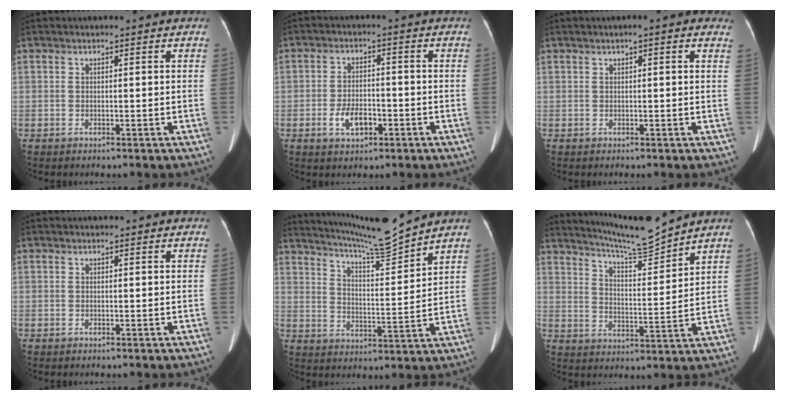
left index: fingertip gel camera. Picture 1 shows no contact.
{"total": 4.9, "force": [-2.3, 2.6, 3.5], "torque": [-0.071, 0.000, -0.034]}
{"total": 2.7, "force": [1.5, 0.7, 2.1], "torque": [-0.021, 0.021, 0.017]}
{"total": 0.0}
{"total": 10.6, "force": [10.0, -2.0, 2.9], "torque": [-0.060, -0.025, 0.169]}
{"total": 9.3, "force": [8.9, -1.4, 2.3], "torque": [-0.048, -0.015, 0.154]}